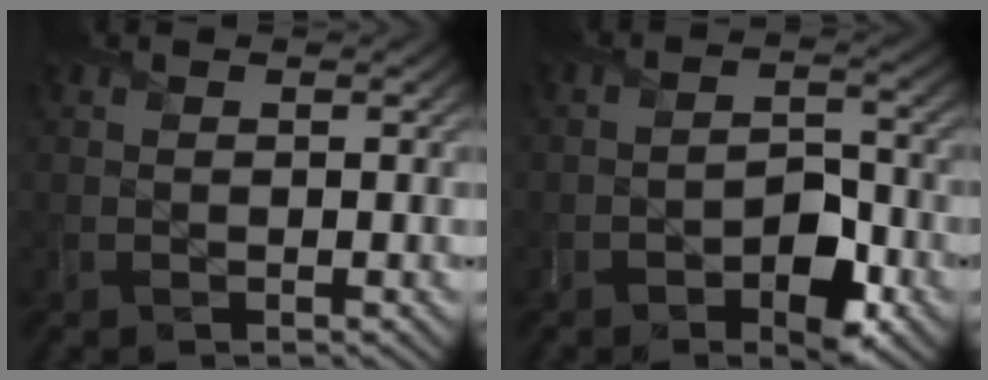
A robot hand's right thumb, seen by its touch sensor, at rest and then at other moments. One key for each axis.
{"total": 6.2, "fx": -3.2, "fy": 3.5, "fz": 4.0, "tx": -0.057, "ty": -0.004, "tz": -0.055}